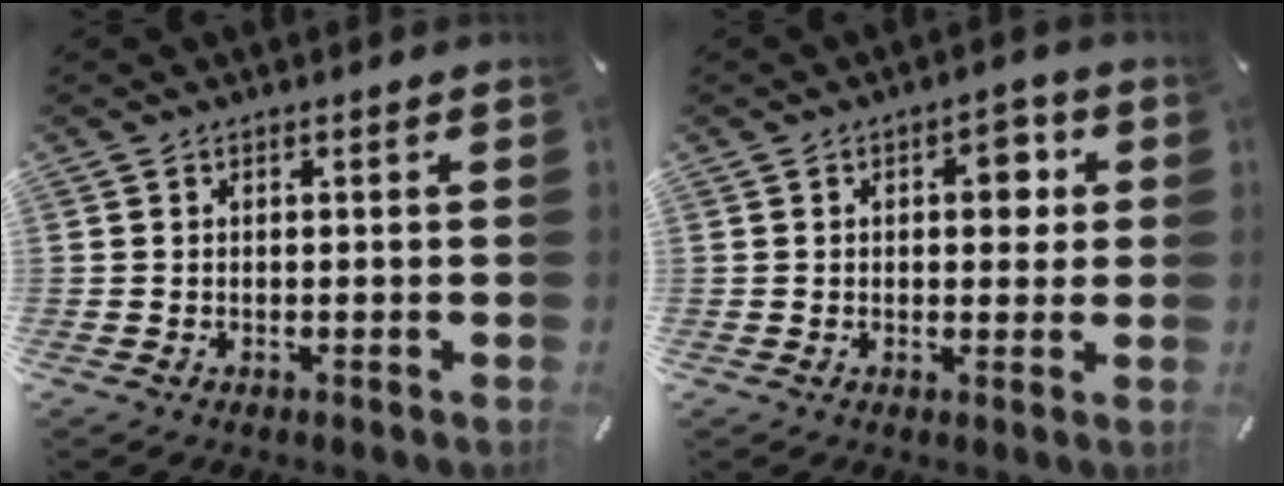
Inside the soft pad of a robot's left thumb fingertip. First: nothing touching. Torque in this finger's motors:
{"motor_torque": [1.36, 1.33, 0.56, -0.56, 0.22]}